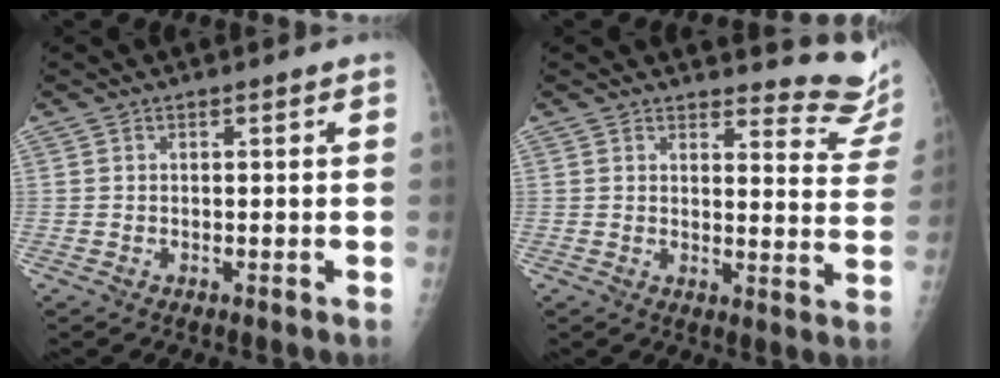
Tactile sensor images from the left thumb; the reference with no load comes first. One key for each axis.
{"total": 12.0, "fx": 11.7, "fy": 2.4, "fz": 1.2, "tx": 0.025, "ty": -0.130, "tz": 0.101}